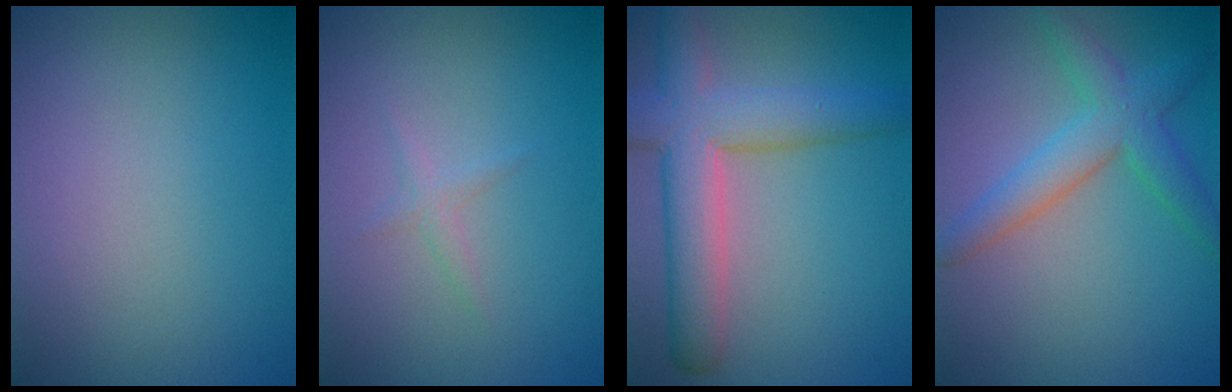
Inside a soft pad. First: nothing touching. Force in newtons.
{"total": 0.9, "press": 0.9, "slide": 0.1}
{"total": 7.1, "press": 7.1, "slide": 0.4}
{"total": 2.9, "press": 2.9, "slide": 0.2}